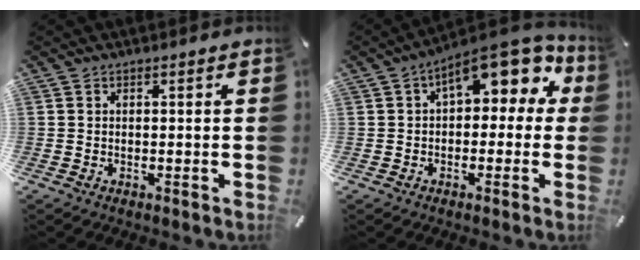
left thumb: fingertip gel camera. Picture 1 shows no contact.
{"total": 11.6, "force": [5.5, 5.8, 8.4], "torque": [-0.122, -0.032, 0.096]}